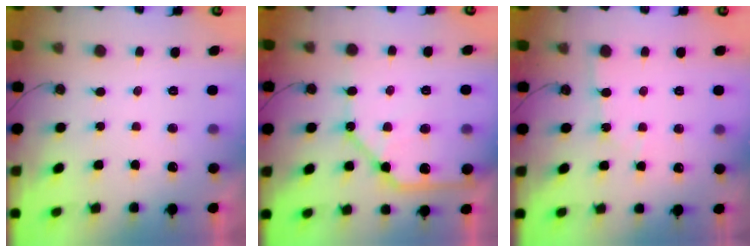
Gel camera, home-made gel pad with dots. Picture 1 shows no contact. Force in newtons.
{"total": 13.5, "press": 13.4, "slide": 1.9}
{"total": 2.6, "press": 2.6, "slide": 0.4}